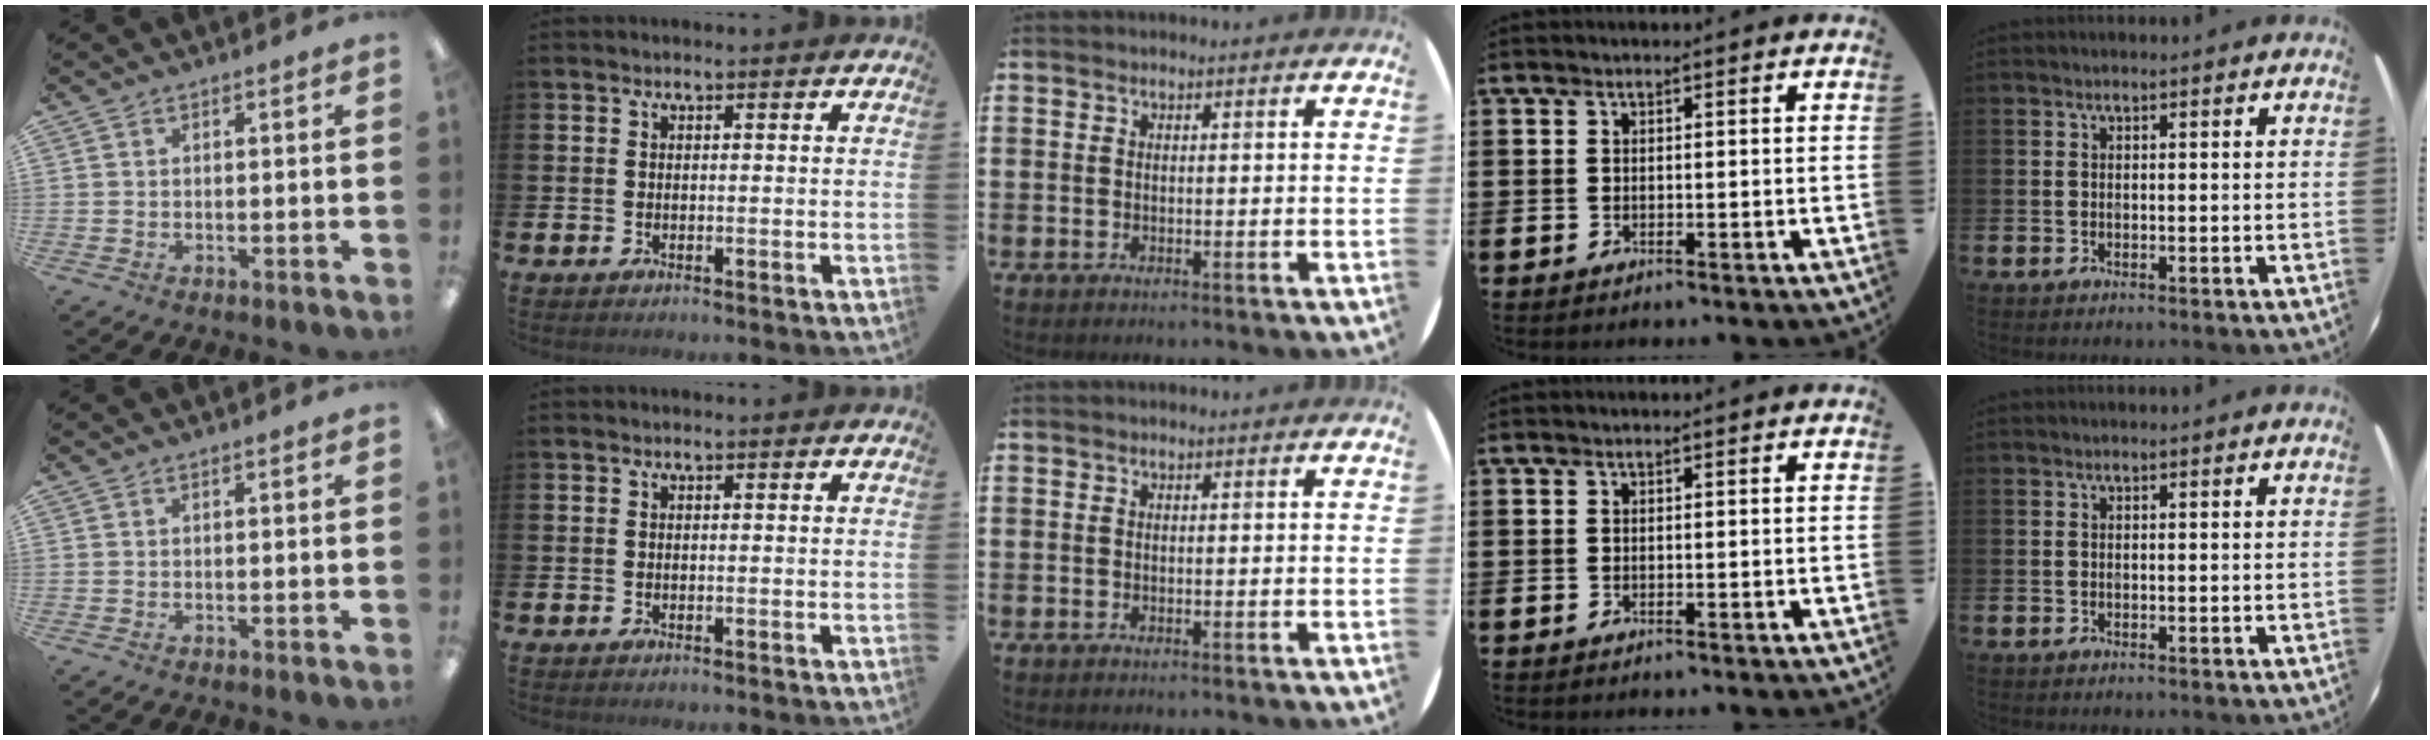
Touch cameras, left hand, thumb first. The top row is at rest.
{}